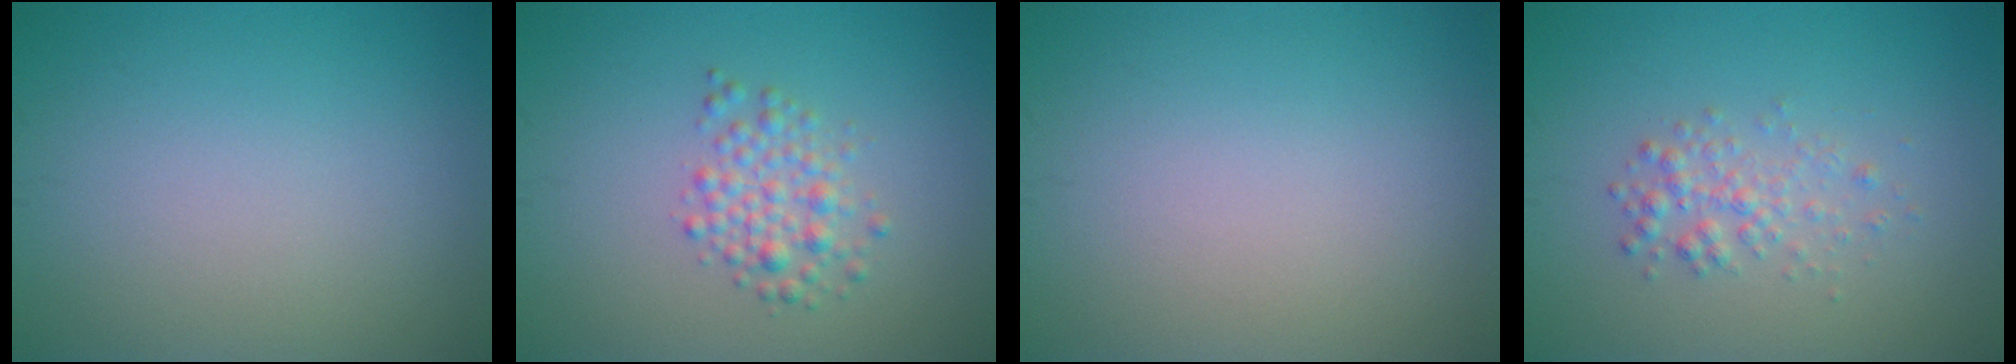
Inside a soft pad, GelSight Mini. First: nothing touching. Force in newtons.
{"total": 2.6, "press": 2.5, "slide": 0.0}
{"total": 0.0}
{"total": 1.9, "press": 1.9, "slide": 0.0}